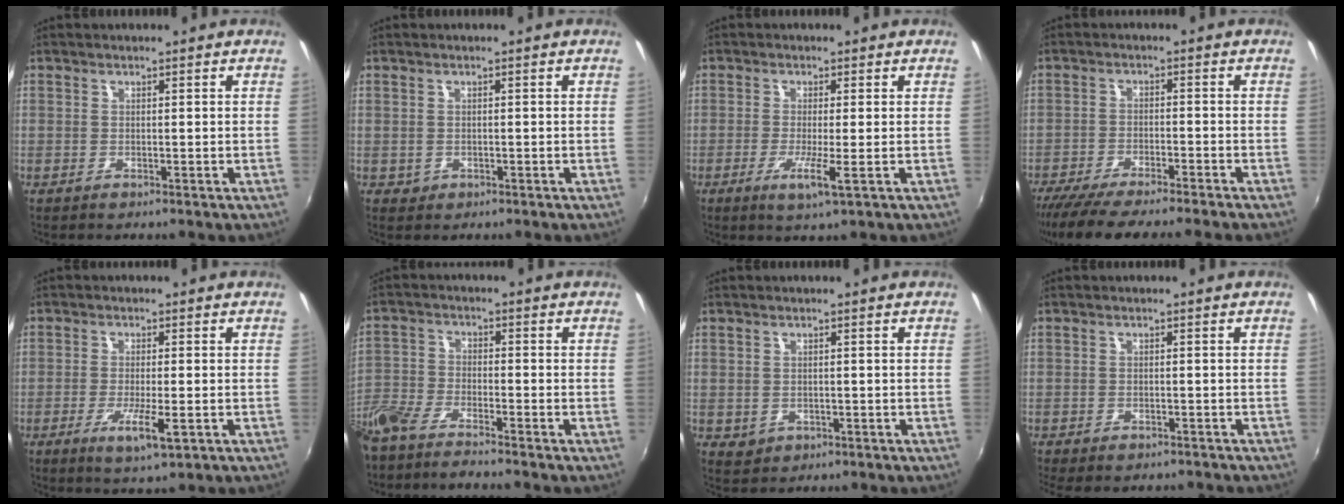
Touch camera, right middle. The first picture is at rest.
{"total": 1.1, "force": [-0.2, 1.0, 0.3], "torque": [-0.003, -0.002, -0.002]}
{"total": 4.2, "force": [-1.4, -0.4, 3.9], "torque": [-0.083, -0.015, -0.030]}
{"total": 11.7, "force": [-10.3, 0.0, 5.5], "torque": [-0.120, -0.031, -0.165]}
{"total": 5.7, "force": [-2.3, 0.8, 5.1], "torque": [-0.103, -0.017, -0.040]}
{"total": 8.9, "force": [-7.7, 1.2, 4.2], "torque": [-0.107, -0.018, -0.155]}
{"total": 2.3, "force": [-0.4, 2.1, 0.9], "torque": [-0.016, -0.003, -0.002]}
{"total": 6.2, "force": [-5.2, 1.9, 2.7], "torque": [-0.061, -0.025, -0.073]}